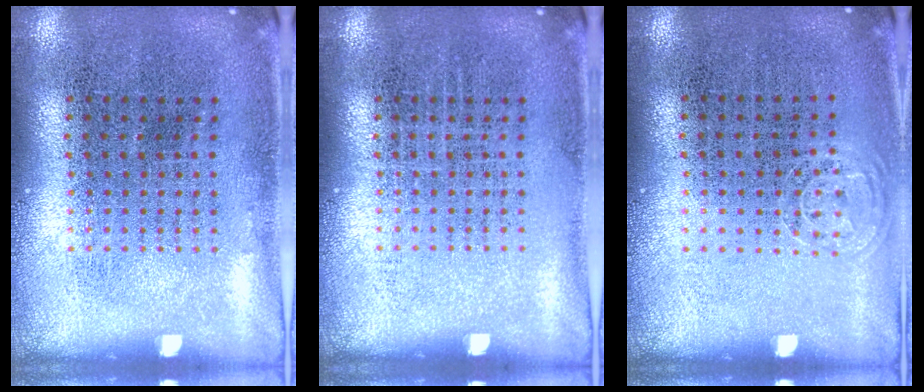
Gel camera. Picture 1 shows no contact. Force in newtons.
{"total": 0.0}
{"total": 0.7, "press": 0.6, "slide": 0.3}